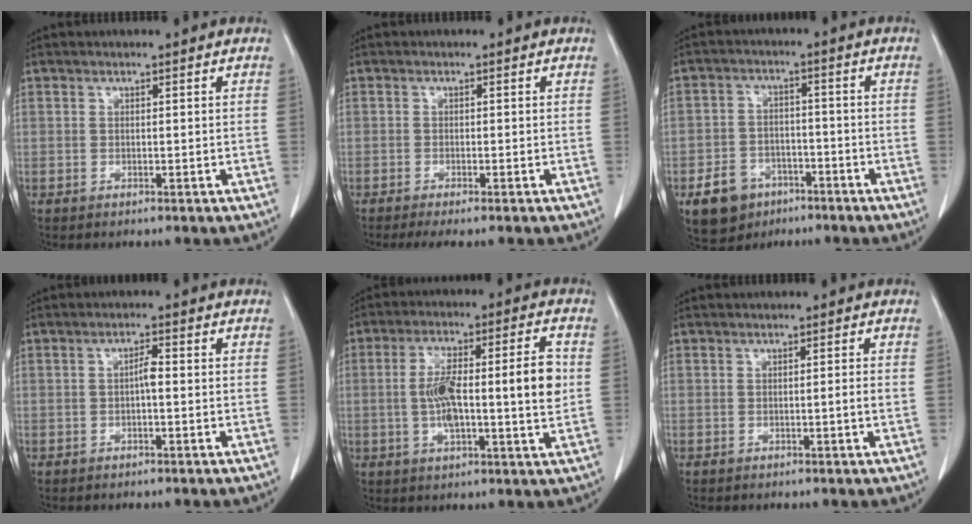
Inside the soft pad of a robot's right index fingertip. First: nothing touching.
{"total": 3.7, "force": [-3.0, 0.2, 2.2], "torque": [-0.031, -0.008, -0.047]}
{"total": 7.3, "force": [-4.0, 5.5, 2.6], "torque": [-0.052, 0.008, -0.057]}
{"total": 1.9, "force": [-0.2, 0.3, 1.8], "torque": [-0.032, 0.004, -0.005]}
{"total": 13.5, "force": [0.3, 2.3, 13.3], "torque": [-0.224, 0.022, 0.002]}
{"total": 1.2, "force": [-0.3, -0.4, 1.1], "torque": [-0.015, -0.002, -0.004]}